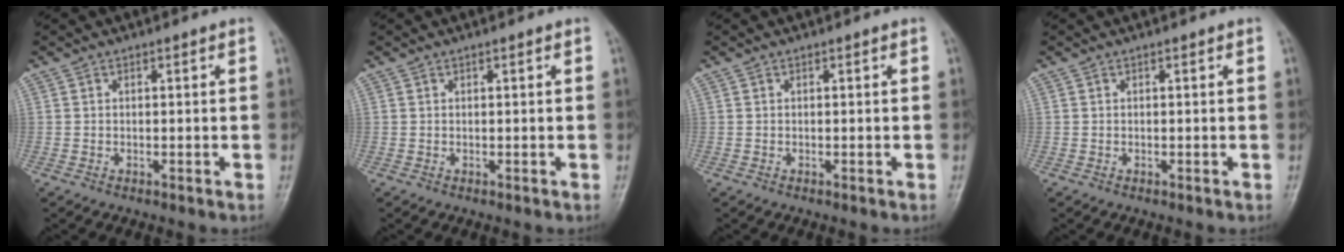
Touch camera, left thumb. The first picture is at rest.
{"total": 0.0}
{"total": 0.0}
{"total": 0.0}